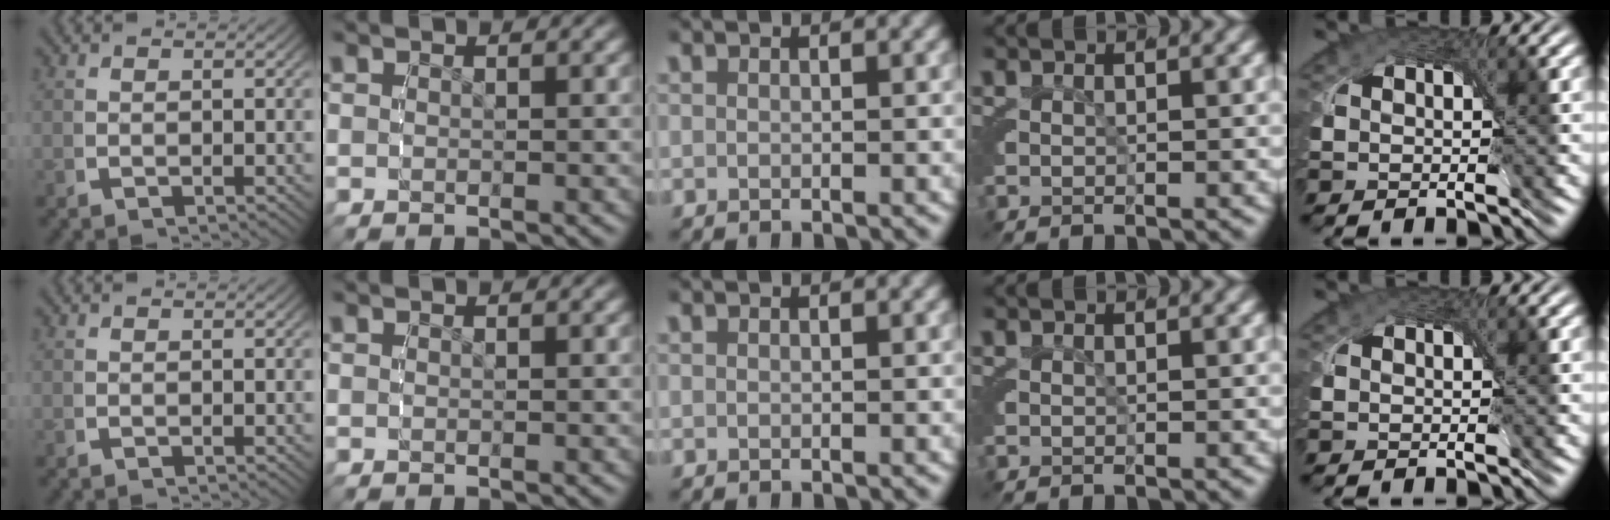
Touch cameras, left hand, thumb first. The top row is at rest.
{}